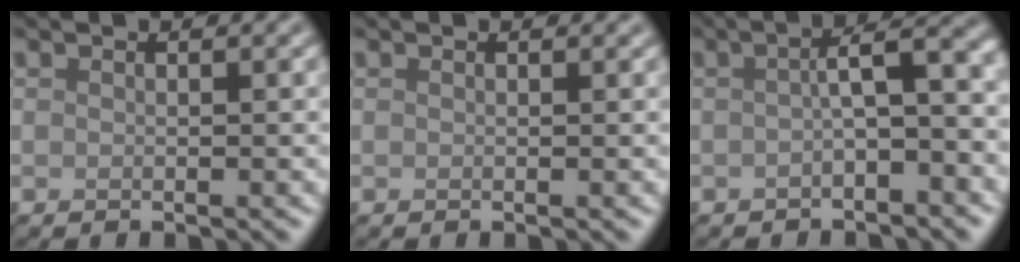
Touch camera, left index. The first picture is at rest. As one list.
[{"total": 0.0}, {"total": 4.5, "force": [-0.4, 1.2, 4.3], "torque": [-0.062, 0.014, -0.013]}]